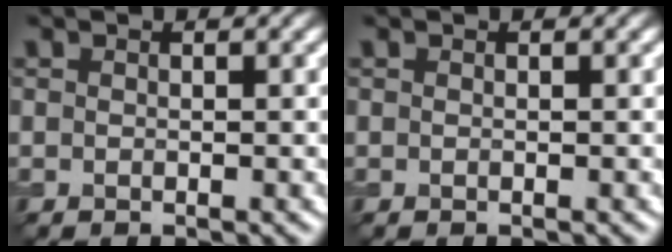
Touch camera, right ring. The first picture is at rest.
{"total": 0.0}